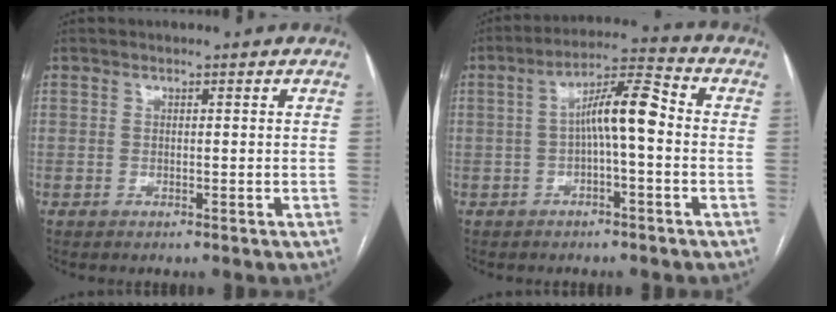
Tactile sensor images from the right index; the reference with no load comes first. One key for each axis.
{"total": 8.1, "fx": -0.3, "fy": 1.4, "fz": 7.9, "tx": -0.136, "ty": 0.030, "tz": -0.008}